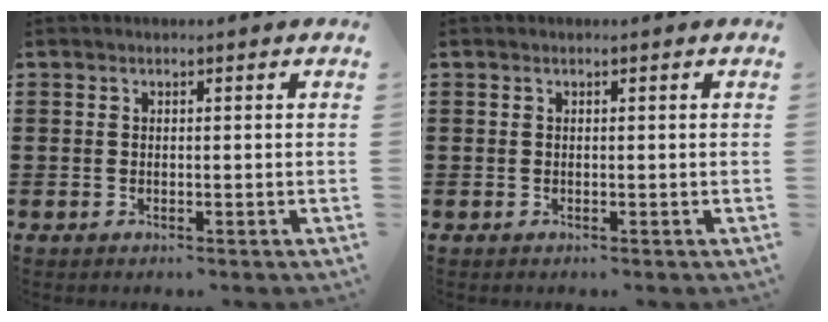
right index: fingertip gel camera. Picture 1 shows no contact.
{"total": 0.0}